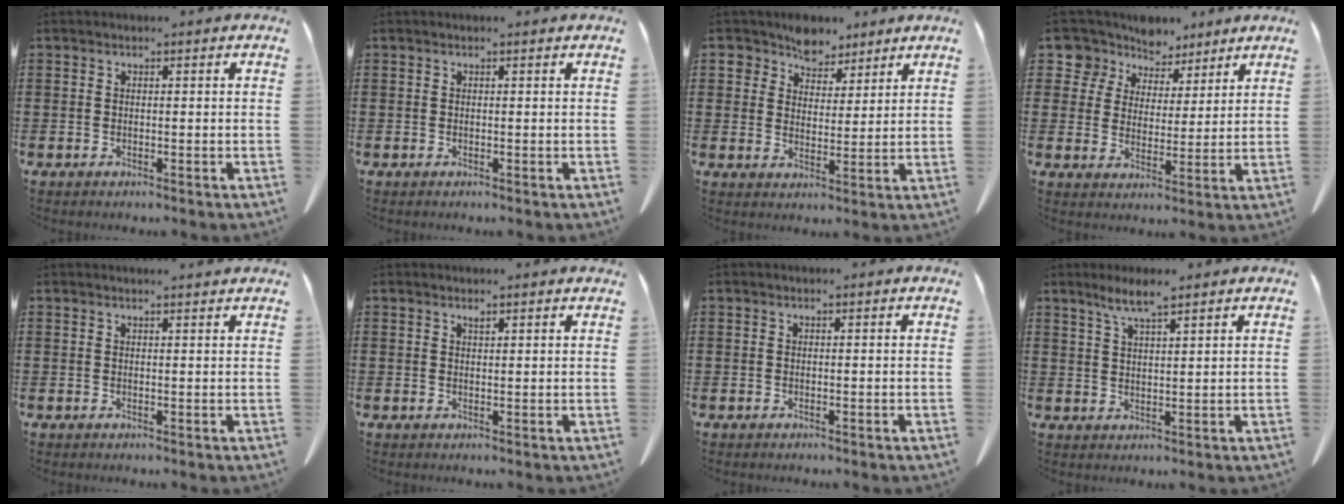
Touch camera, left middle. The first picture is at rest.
{"total": 0.0}
{"total": 6.5, "force": [5.3, 3.5, 1.1], "torque": [-0.045, -0.016, 0.098]}
{"total": 7.7, "force": [6.4, 4.2, 0.5], "torque": [-0.048, -0.033, 0.119]}
{"total": 1.0, "force": [1.0, -0.1, 0.3], "torque": [-0.006, -0.002, 0.019]}
{"total": 1.1, "force": [1.0, 0.1, 0.5], "torque": [-0.010, -0.001, 0.020]}
{"total": 0.0}
{"total": 4.7, "force": [3.3, 0.4, 3.3], "torque": [-0.072, -0.001, 0.058]}